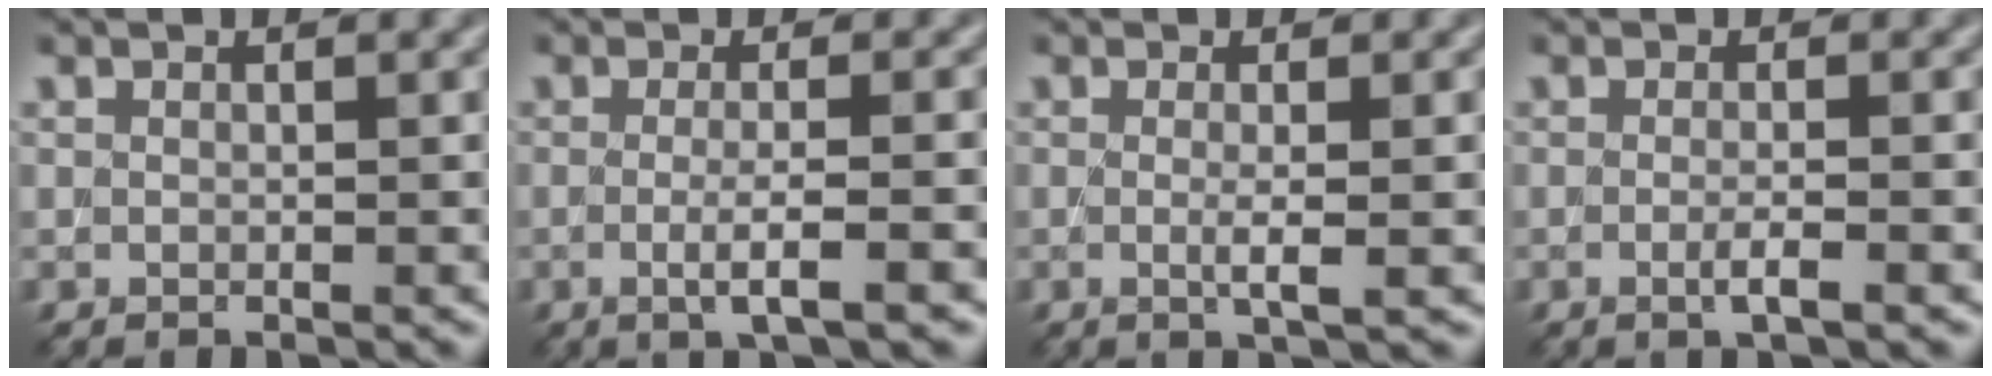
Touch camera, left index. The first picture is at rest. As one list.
[{"total": 3.4, "force": [-0.7, 0.7, 3.3], "torque": [-0.051, -0.003, -0.016]}, {"total": 2.6, "force": [-0.1, 0.6, 2.5], "torque": [-0.039, -0.004, -0.005]}, {"total": 2.1, "force": [-0.5, 0.5, 2.0], "torque": [-0.030, -0.001, -0.013]}]